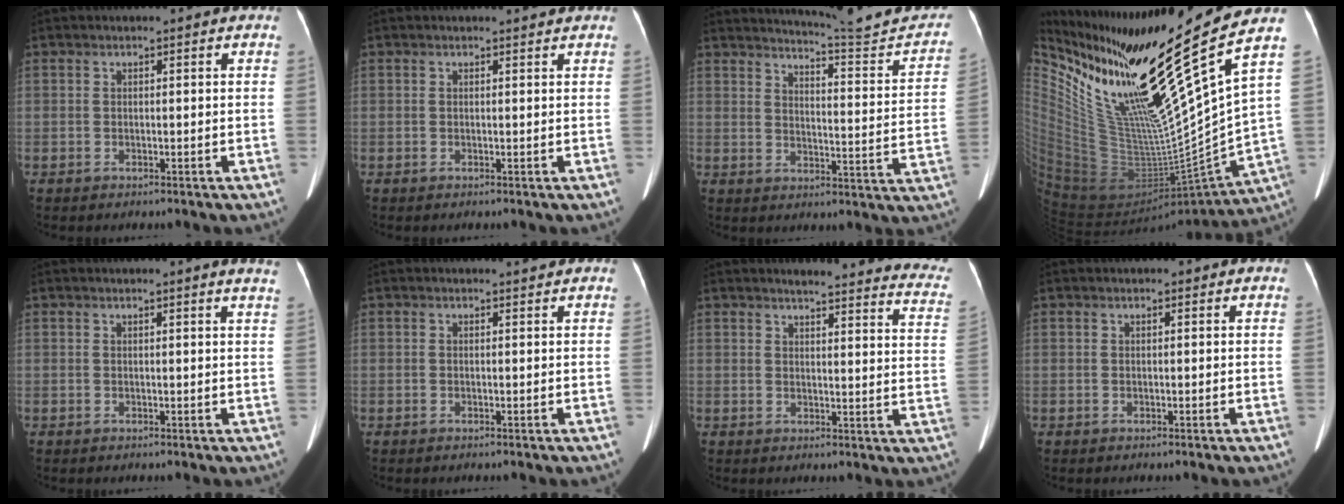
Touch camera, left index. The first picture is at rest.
{"total": 1.4, "force": [1.4, -0.2, 0.2], "torque": [-0.008, -0.001, 0.019]}
{"total": 15.7, "force": [14.9, 0.1, 4.9], "torque": [-0.064, -0.050, 0.188]}
{"total": 24.5, "force": [15.5, -0.6, 19.0], "torque": [-0.293, -0.052, 0.283]}
{"total": 3.0, "force": [2.6, -0.7, 1.4], "torque": [-0.019, -0.008, 0.021]}
{"total": 0.8, "force": [0.7, -0.3, 0.0], "torque": [-0.007, -0.007, 0.013]}
{"total": 19.3, "force": [18.3, 1.6, 6.1], "torque": [-0.056, -0.084, 0.184]}
{"total": 0.6, "force": [0.4, 0.2, 0.4], "torque": [-0.012, 0.005, 0.008]}